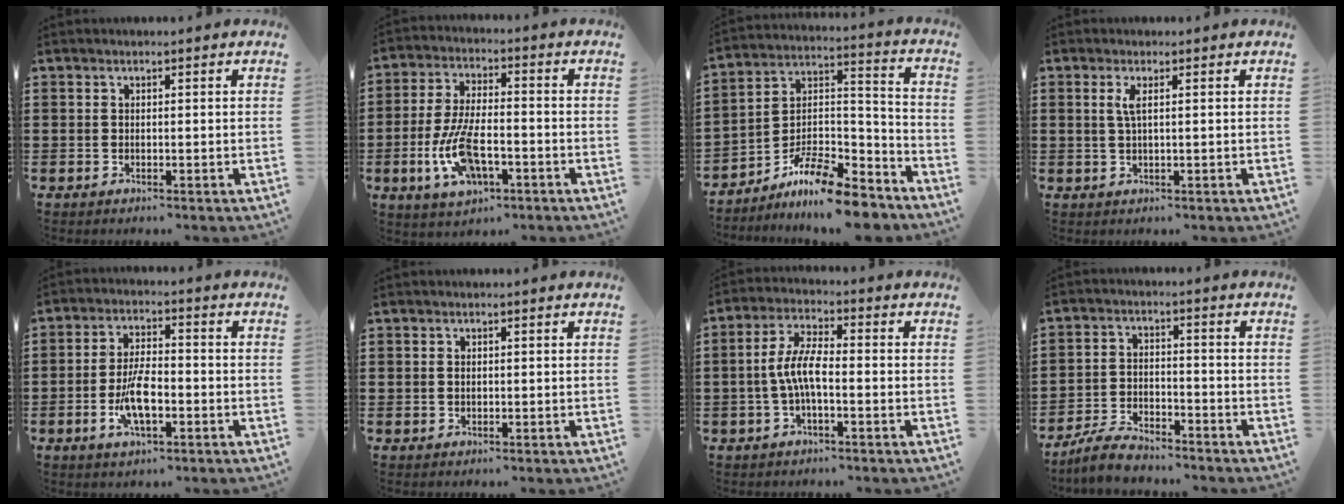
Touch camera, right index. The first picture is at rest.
{"total": 10.0, "force": [-3.4, 4.3, 8.3], "torque": [-0.189, -0.008, -0.064]}
{"total": 11.4, "force": [-10.0, 2.2, 5.1], "torque": [-0.081, 0.035, -0.194]}
{"total": 1.9, "force": [0.5, 0.1, 1.8], "torque": [-0.038, -0.001, 0.007]}
{"total": 7.5, "force": [-2.3, 2.9, 6.5], "torque": [-0.141, -0.004, -0.047]}
{"total": 0.7, "force": [0.2, 0.6, 0.3], "torque": [-0.009, 0.003, 0.003]}
{"total": 6.1, "force": [-1.2, 2.0, 5.7], "torque": [-0.128, -0.001, -0.029]}
{"total": 5.4, "force": [-5.0, 1.2, 1.6], "torque": [-0.039, 0.006, -0.100]}